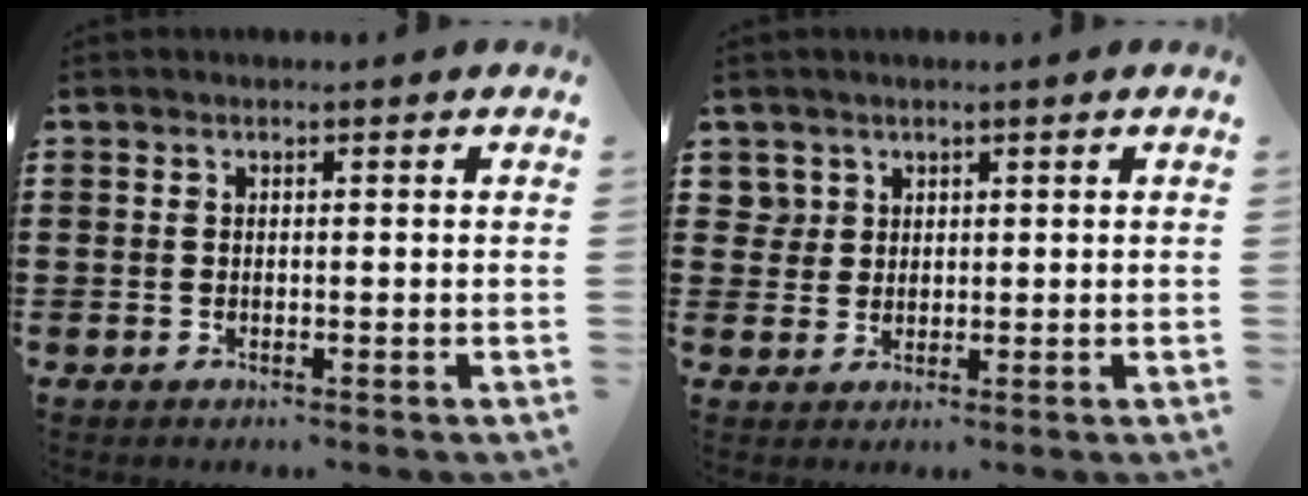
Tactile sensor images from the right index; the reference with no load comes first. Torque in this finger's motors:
{"motor_torque": [0.69, 0.94, 0.11, 0.00]}